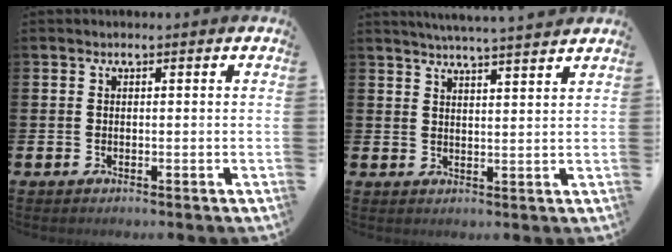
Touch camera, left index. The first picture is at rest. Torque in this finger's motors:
{"motor_torque": [0.21, -0.29, 0.11, 0.05]}